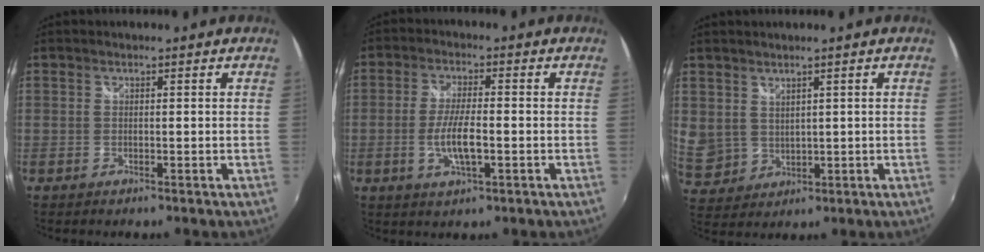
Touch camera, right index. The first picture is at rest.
{"total": 6.9, "force": [-1.7, 1.8, 6.4], "torque": [-0.130, -0.005, -0.031]}
{"total": 7.2, "force": [4.0, 5.3, 2.7], "torque": [-0.058, 0.007, 0.099]}